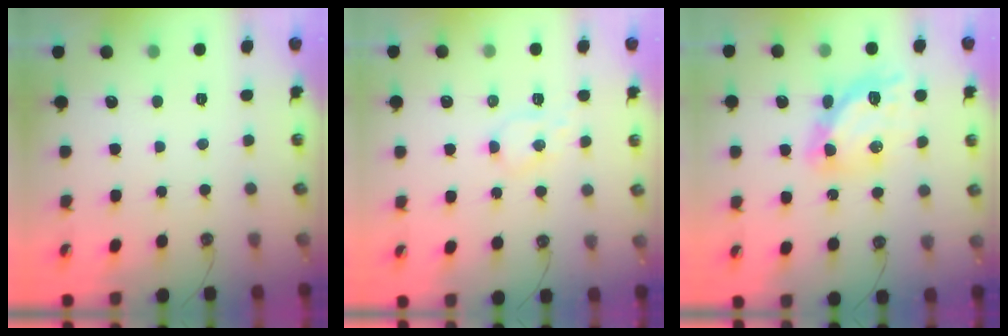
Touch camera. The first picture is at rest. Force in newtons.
{"total": 5.0, "press": 4.9, "slide": 0.4}
{"total": 12.0, "press": 12.0, "slide": 1.3}